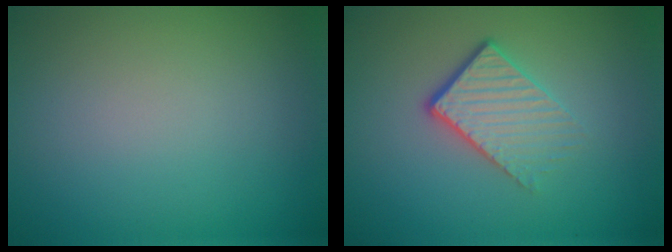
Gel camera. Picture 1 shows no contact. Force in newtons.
{"total": 4.1, "press": 2.6, "slide": 3.1}